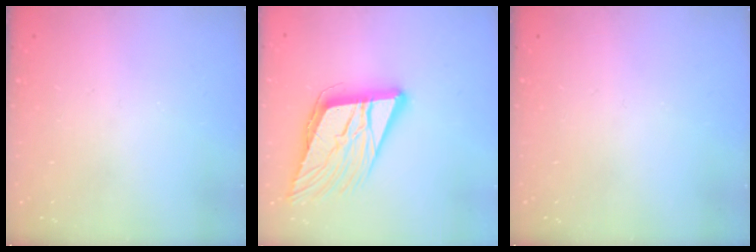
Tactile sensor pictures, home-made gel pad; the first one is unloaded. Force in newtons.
{"total": 15.3, "press": 14.7, "slide": 4.1}
{"total": 0.0}